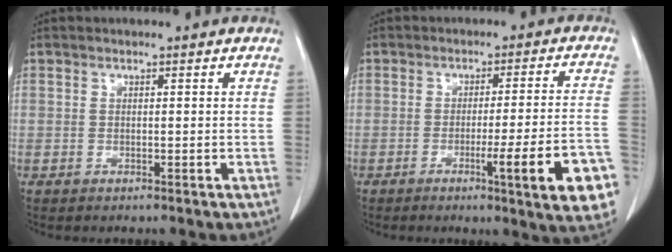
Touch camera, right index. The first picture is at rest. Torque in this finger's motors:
{"motor_torque": [1.61, -0.53, 0.64, 0.12]}